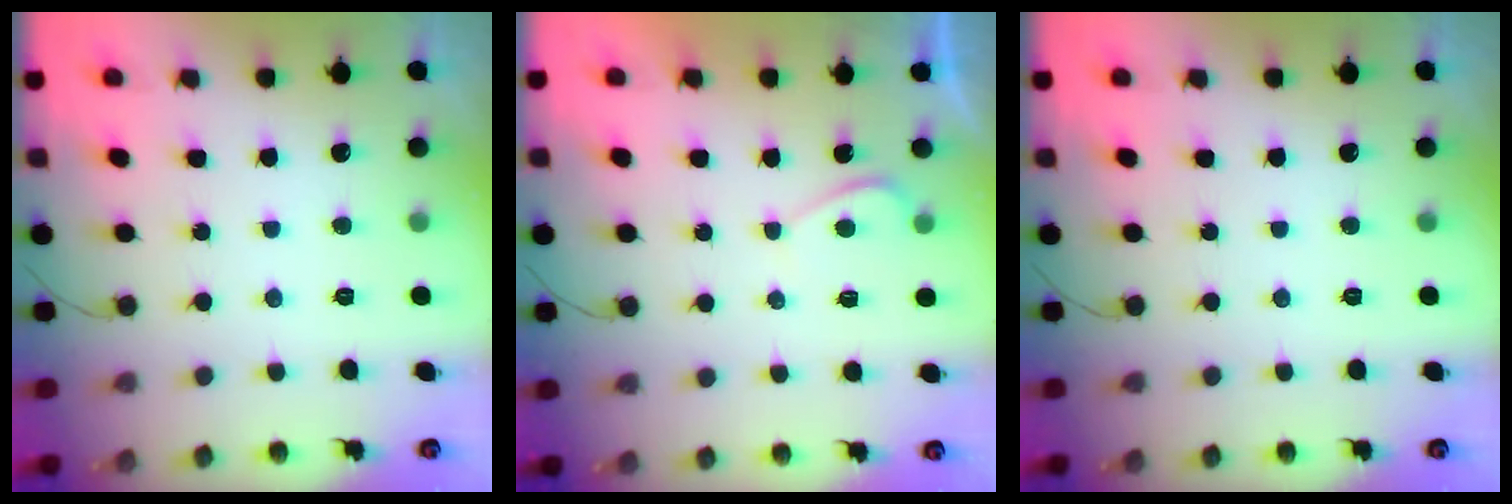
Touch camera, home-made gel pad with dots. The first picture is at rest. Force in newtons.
{"total": 0.6, "press": 0.3, "slide": 0.5}
{"total": 0.0}